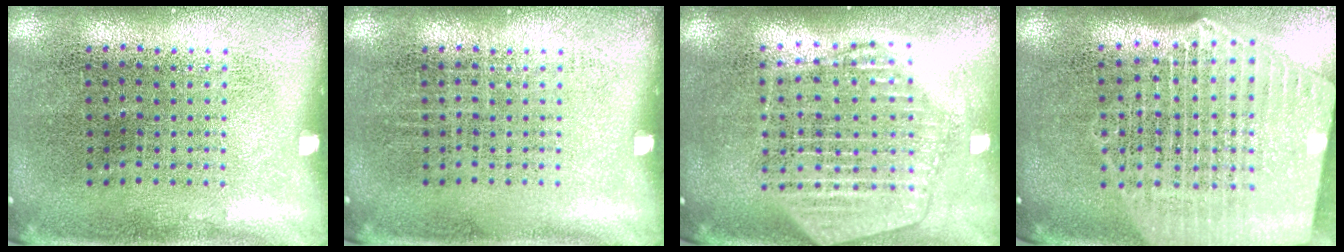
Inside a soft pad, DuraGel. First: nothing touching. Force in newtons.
{"total": 0.0}
{"total": 2.1, "press": 1.9, "slide": 0.9}
{"total": 2.8, "press": 2.3, "slide": 1.5}